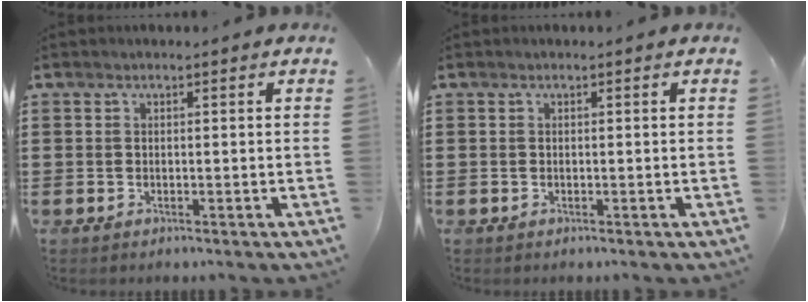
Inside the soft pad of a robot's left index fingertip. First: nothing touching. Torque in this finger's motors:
{"motor_torque": [-0.02, 0.01, 0.00, 0.00]}